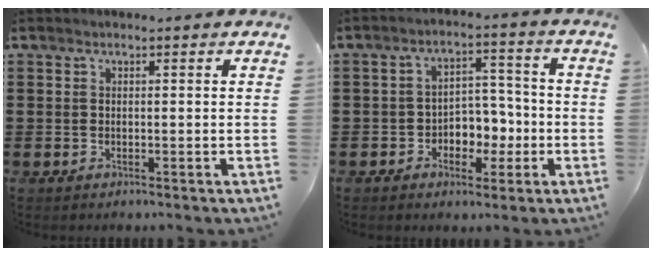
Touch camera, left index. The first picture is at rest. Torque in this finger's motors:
{"motor_torque": [0.48, 0.28, 0.17, 0.04]}